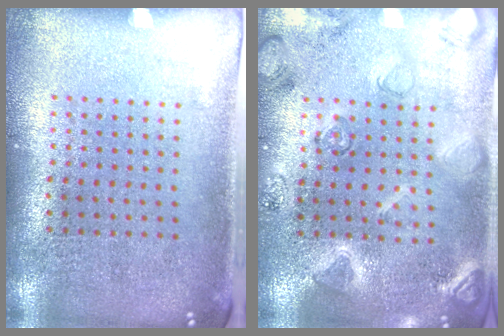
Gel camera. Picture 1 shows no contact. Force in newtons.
{"total": 2.5, "press": 2.5, "slide": 0.1}